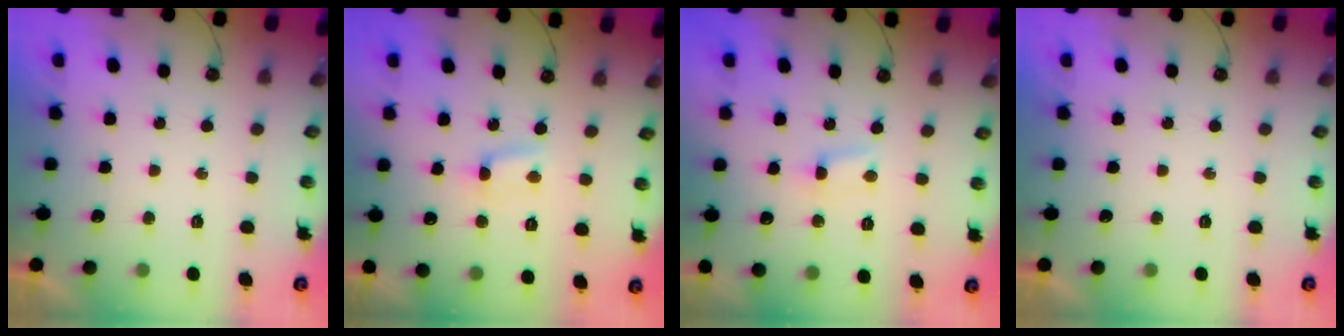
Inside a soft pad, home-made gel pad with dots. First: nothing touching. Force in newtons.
{"total": 1.6, "press": 1.5, "slide": 0.3}
{"total": 2.1, "press": 2.1, "slide": 0.3}
{"total": 0.0}